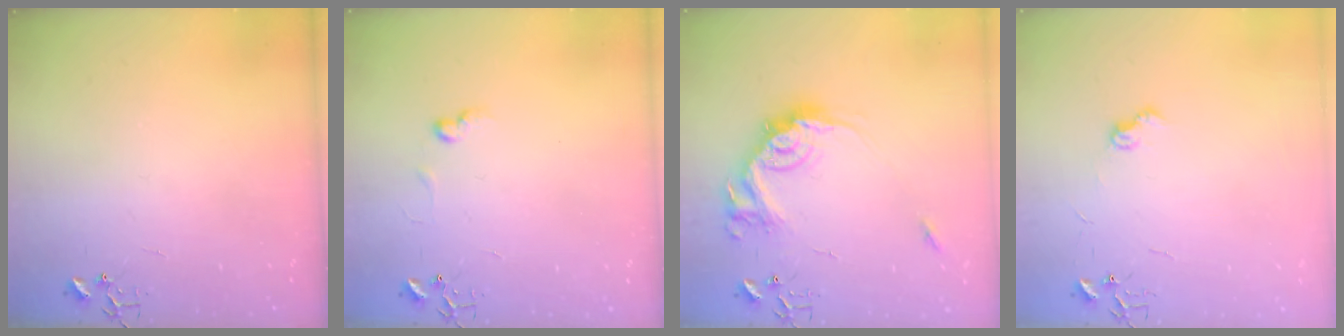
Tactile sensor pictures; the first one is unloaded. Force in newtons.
{"total": 5.5, "press": 5.5, "slide": 0.8}
{"total": 16.6, "press": 16.6, "slide": 0.9}
{"total": 6.4, "press": 6.4, "slide": 0.8}